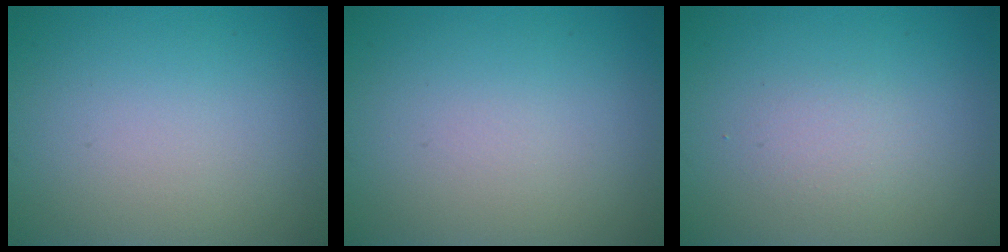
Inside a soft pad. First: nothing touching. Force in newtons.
{"total": 0.0}
{"total": 1.3, "press": 1.3, "slide": 0.0}